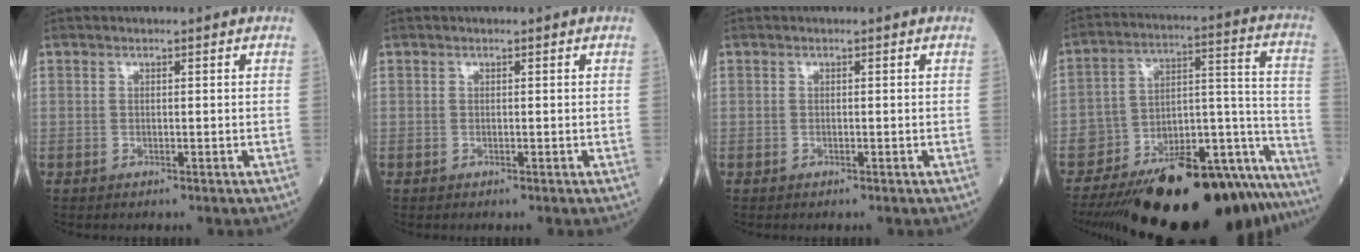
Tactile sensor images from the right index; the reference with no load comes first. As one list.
[{"total": 0.0}, {"total": 0.0}, {"total": 30.3, "force": [-24.8, 5.8, 16.4], "torque": [-0.168, 0.007, -0.353]}]